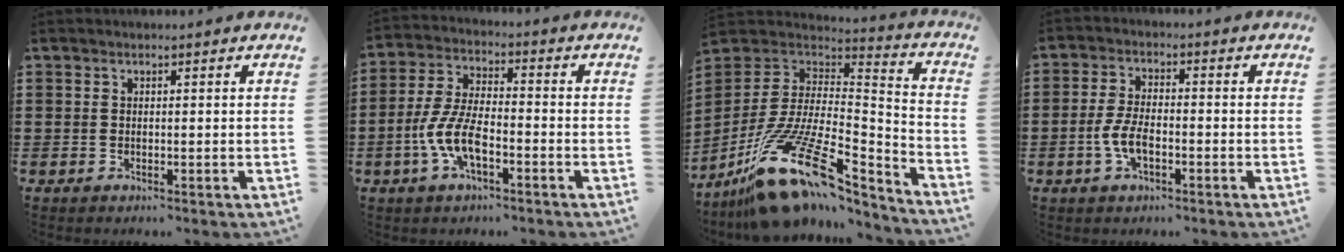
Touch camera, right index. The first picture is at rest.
{"total": 8.0, "force": [-3.3, 2.9, 6.7], "torque": [-0.162, -0.011, -0.065]}
{"total": 19.1, "force": [-9.0, 8.1, 14.8], "torque": [-0.297, 0.008, -0.152]}
{"total": 5.0, "force": [-1.8, 2.1, 4.2], "torque": [-0.102, -0.007, -0.037]}